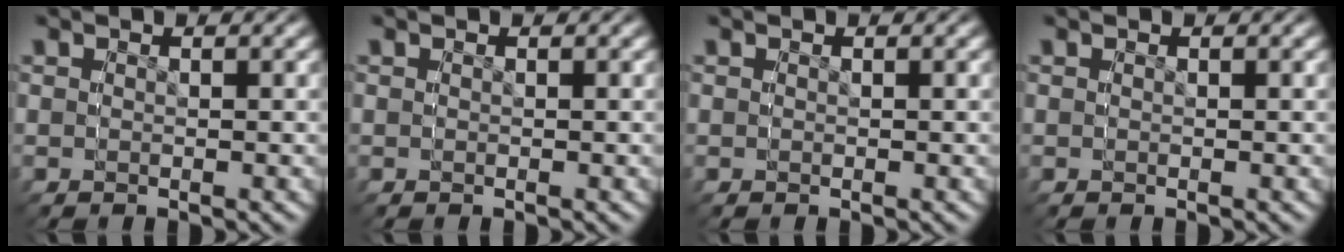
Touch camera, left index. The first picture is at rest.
{"total": 0.0}
{"total": 0.0}
{"total": 0.0}